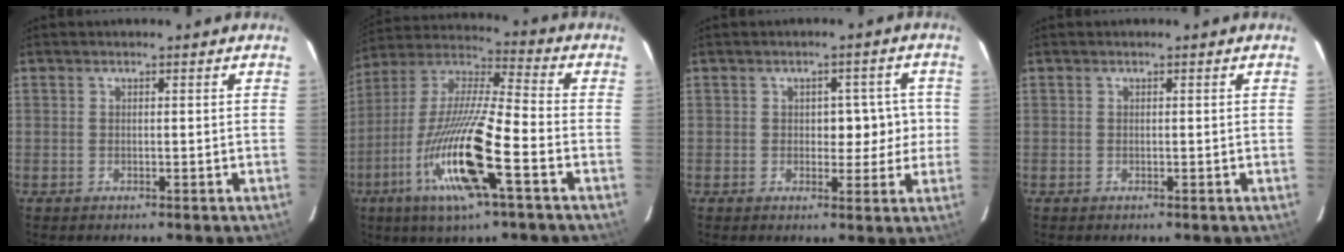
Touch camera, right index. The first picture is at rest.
{"total": 18.3, "force": [-7.1, 1.7, 16.8], "torque": [-0.353, -0.021, -0.135]}
{"total": 5.2, "force": [0.2, 3.4, 3.9], "torque": [-0.033, 0.021, 0.007]}
{"total": 0.0}